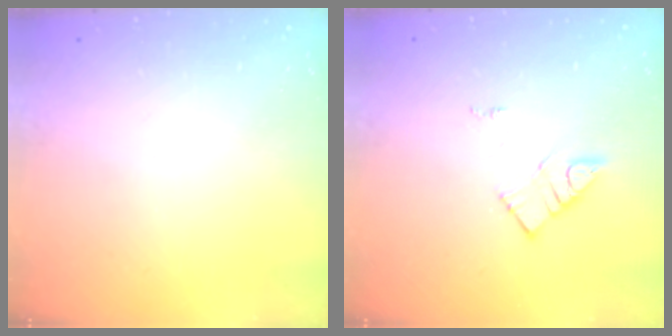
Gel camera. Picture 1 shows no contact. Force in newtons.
{"total": 8.2, "press": 8.2, "slide": 0.5}